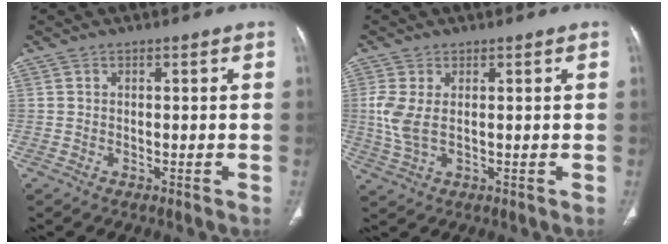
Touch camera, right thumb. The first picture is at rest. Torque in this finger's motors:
{"motor_torque": [2.08, 1.97, 0.27, -0.44, 0.12]}